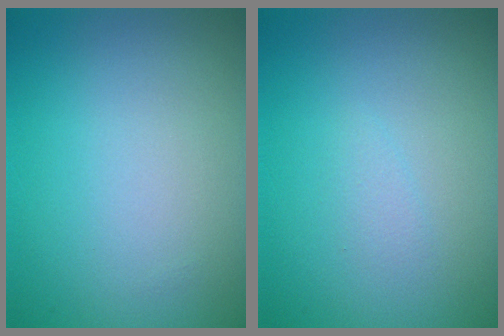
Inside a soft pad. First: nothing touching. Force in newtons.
{"total": 0.7, "press": 0.7, "slide": 0.1}